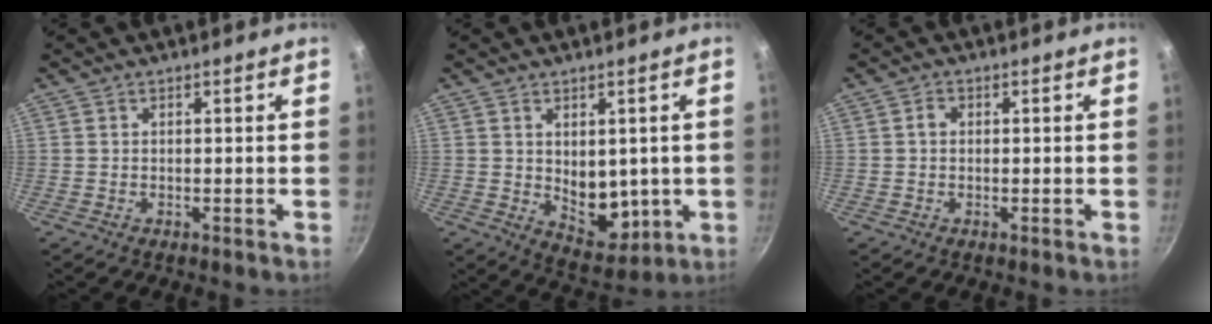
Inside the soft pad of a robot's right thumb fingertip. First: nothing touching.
{"total": 9.1, "force": [0.5, 6.0, 6.8], "torque": [-0.066, -0.029, 0.025]}
{"total": 1.4, "force": [0.1, 1.1, 0.8], "torque": [-0.010, 0.007, 0.000]}